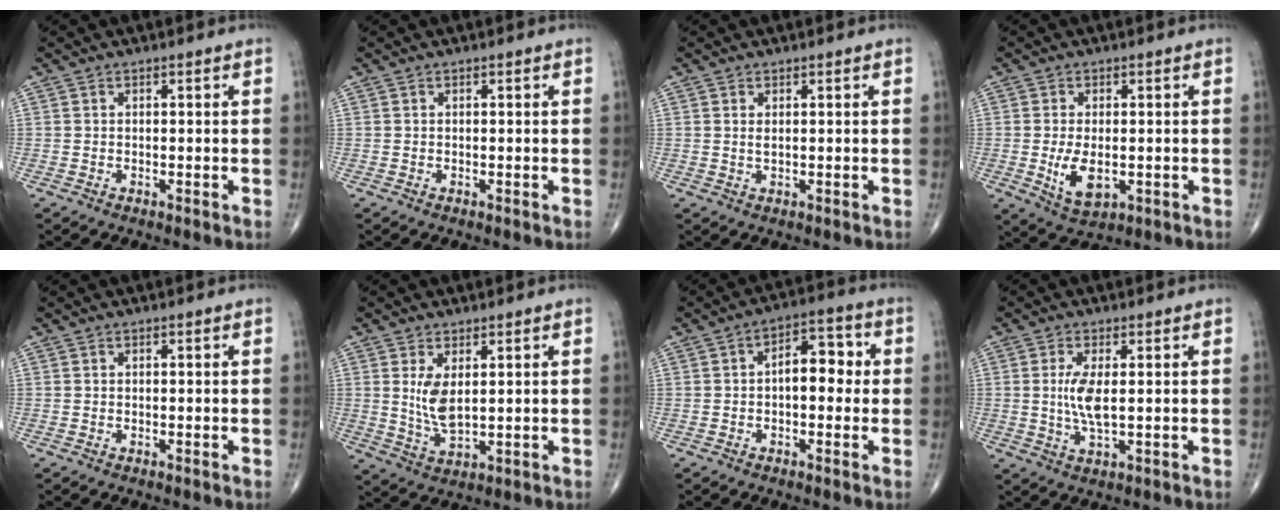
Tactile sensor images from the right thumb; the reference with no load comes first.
{"total": 0.0}
{"total": 1.0, "force": [0.4, 0.3, 0.9], "torque": [-0.018, 0.000, 0.008]}
{"total": 6.6, "force": [-1.0, 3.5, 5.5], "torque": [-0.092, -0.012, -0.008]}
{"total": 0.0}
{"total": 6.0, "force": [1.4, 2.7, 5.2], "torque": [-0.099, -0.018, 0.039]}
{"total": 7.7, "force": [0.2, 4.3, 6.4], "torque": [-0.068, 0.024, -0.007]}
{"total": 5.5, "force": [0.5, 1.7, 5.2], "torque": [-0.117, -0.013, 0.013]}